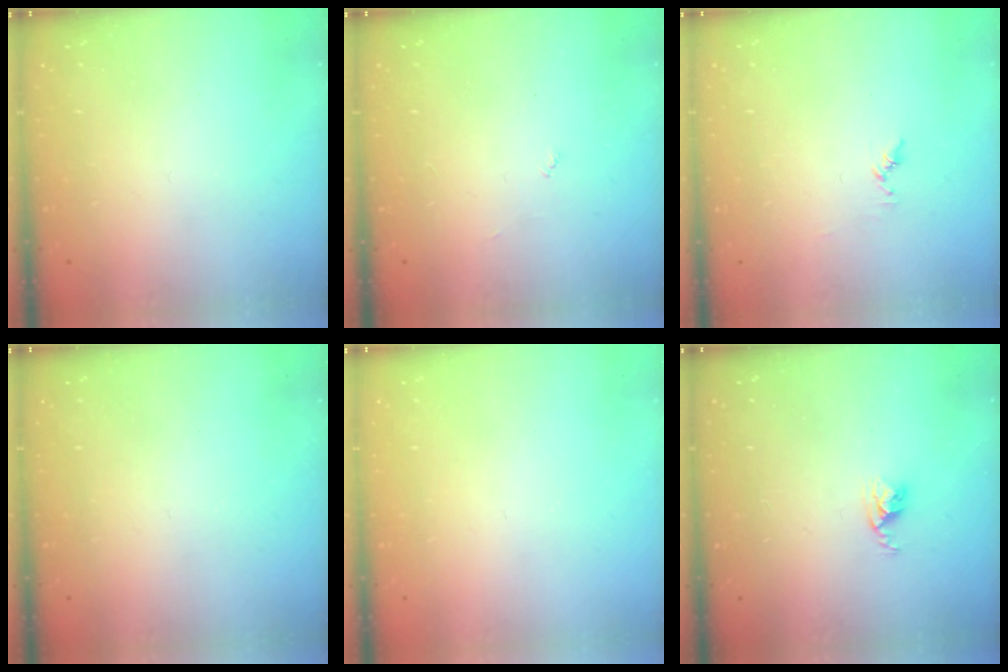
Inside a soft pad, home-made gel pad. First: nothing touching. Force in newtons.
{"total": 3.0, "press": 3.0, "slide": 0.2}
{"total": 4.4, "press": 4.4, "slide": 0.4}
{"total": 0.0}
{"total": 0.0}
{"total": 2.5, "press": 2.5, "slide": 0.4}